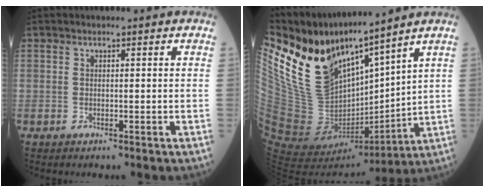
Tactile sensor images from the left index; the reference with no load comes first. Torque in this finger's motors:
{"motor_torque": [1.05, -1.08, 0.43, 0.15]}